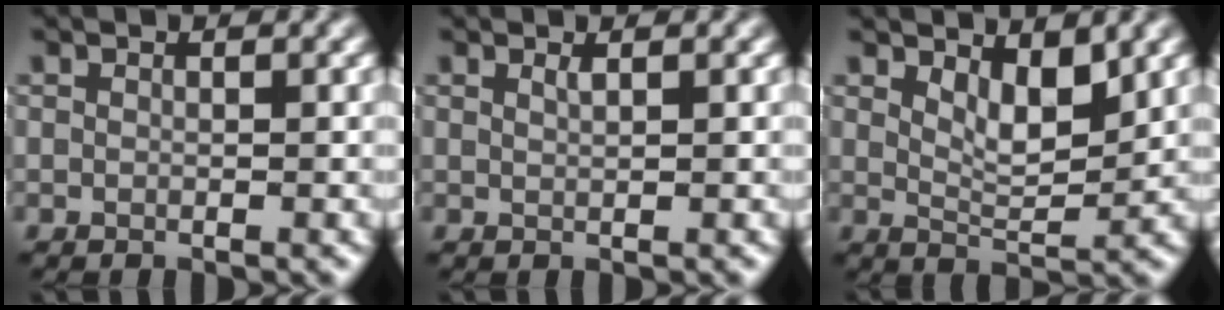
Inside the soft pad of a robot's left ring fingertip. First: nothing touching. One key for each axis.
{"total": 0.6, "fx": 0.4, "fy": 0.1, "fz": 0.4, "tx": -0.006, "ty": -0.001, "tz": 0.008}
{"total": 3.5, "fx": 1.9, "fy": 1.3, "fz": 2.6, "tx": -0.049, "ty": -0.010, "tz": 0.034}